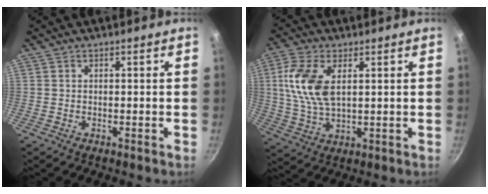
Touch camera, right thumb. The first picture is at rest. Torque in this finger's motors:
{"motor_torque": [-0.49, 0.78, 0.77, 0.11, 0.15]}